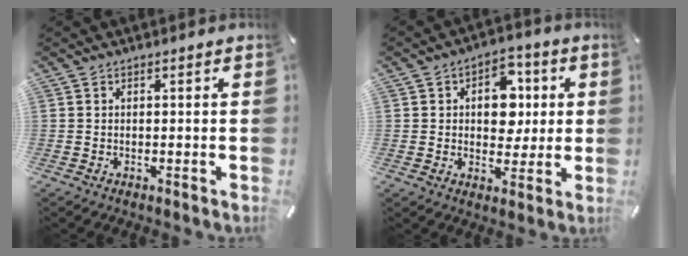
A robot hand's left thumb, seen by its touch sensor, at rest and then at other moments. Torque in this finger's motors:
{"motor_torque": [2.43, 2.62, 1.98, -0.71, 0.26]}